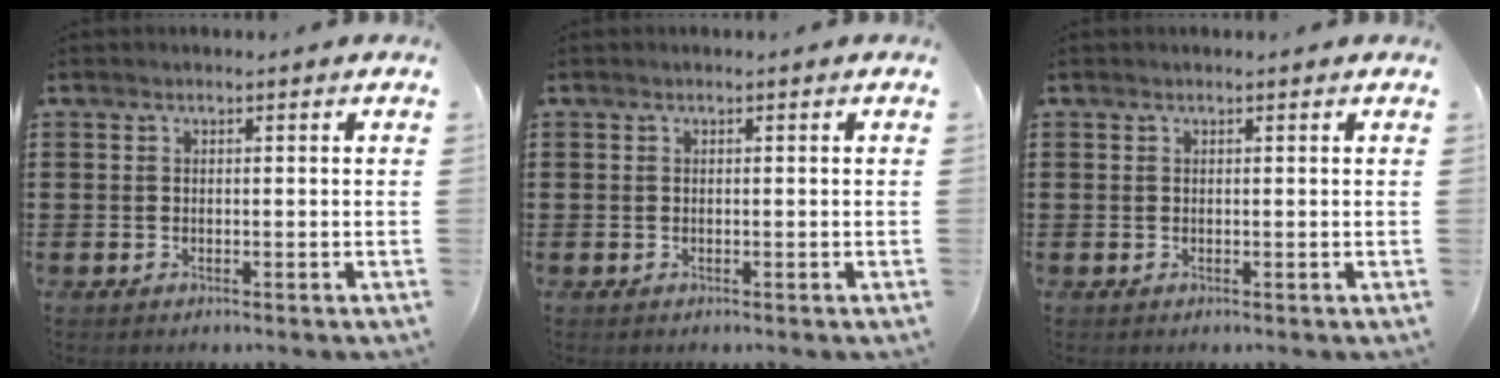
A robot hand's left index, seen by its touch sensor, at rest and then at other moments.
{"total": 0.0}
{"total": 0.0}